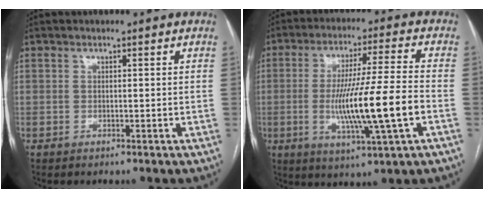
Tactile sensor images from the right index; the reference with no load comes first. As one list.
[{"total": 14.2, "force": [-3.0, -0.3, 13.8], "torque": [-0.256, -0.011, -0.053]}]